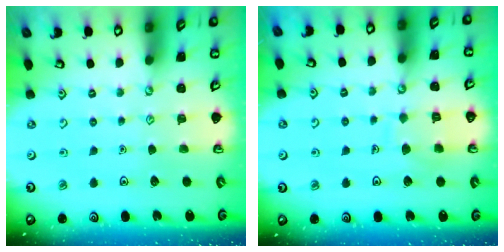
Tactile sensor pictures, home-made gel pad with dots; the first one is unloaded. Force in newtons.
{"total": 7.2, "press": 7.1, "slide": 0.7}